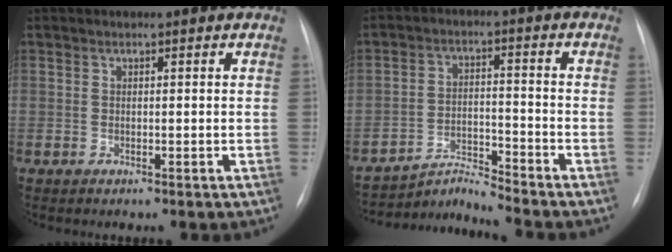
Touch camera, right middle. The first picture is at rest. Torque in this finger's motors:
{"motor_torque": [-0.38, -0.17, -0.02, -0.01]}